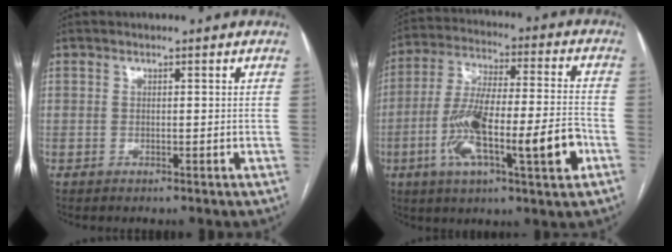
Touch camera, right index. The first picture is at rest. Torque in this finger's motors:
{"motor_torque": [1.70, -0.44, 0.54, 0.21]}